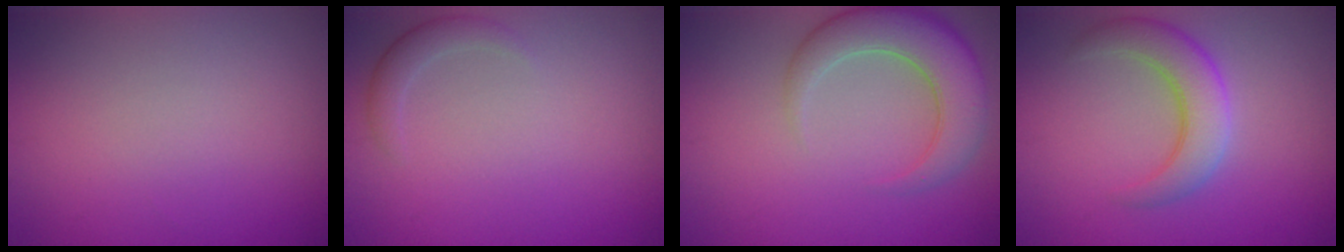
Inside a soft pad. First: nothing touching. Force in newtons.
{"total": 1.6, "press": 1.6, "slide": 0.1}
{"total": 6.0, "press": 6.0, "slide": 0.5}
{"total": 4.4, "press": 4.4, "slide": 0.3}